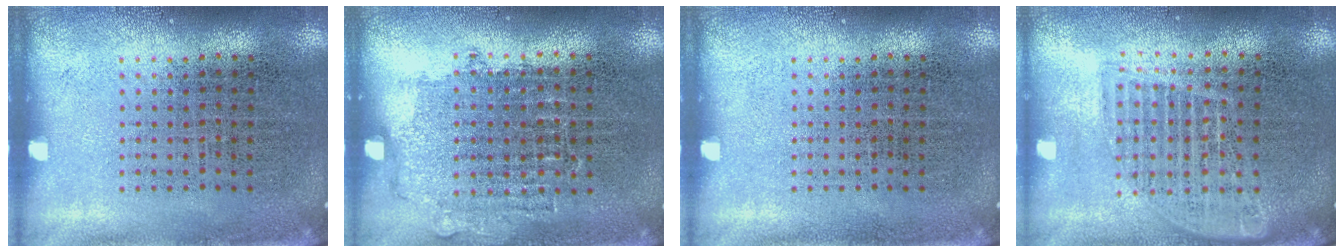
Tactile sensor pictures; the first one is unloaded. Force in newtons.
{"total": 0.8, "press": 0.8, "slide": 0.3}
{"total": 0.0}
{"total": 1.7, "press": 1.4, "slide": 0.9}